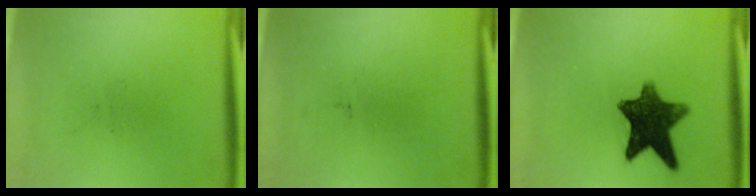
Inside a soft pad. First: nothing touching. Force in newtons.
{"total": 0.0}
{"total": 10.9}